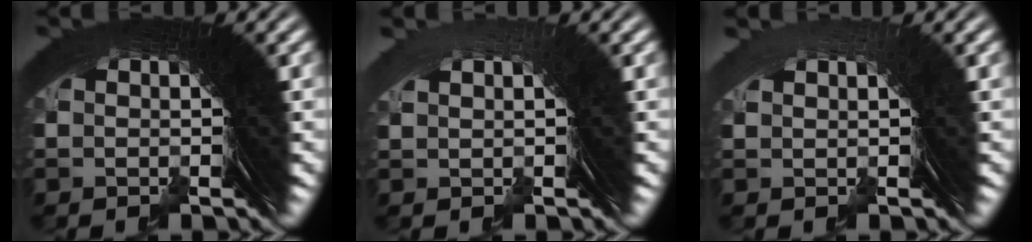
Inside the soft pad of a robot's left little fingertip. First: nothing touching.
{"total": 1.5, "force": [0.0, -1.1, -1.1], "torque": [0.030, 0.008, 0.004]}
{"total": 1.5, "force": [0.1, -1.1, -1.0], "torque": [0.029, 0.008, 0.004]}